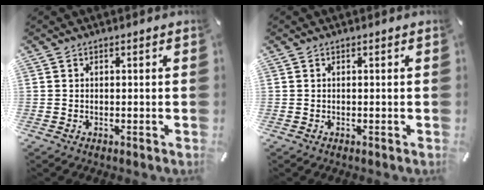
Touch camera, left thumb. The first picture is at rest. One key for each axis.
{"total": 0.0}